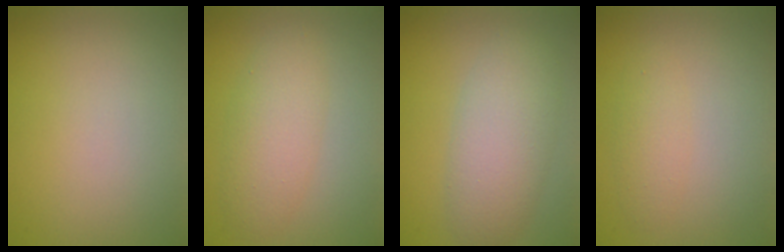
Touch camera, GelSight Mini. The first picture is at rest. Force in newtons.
{"total": 3.8, "press": 3.8, "slide": 0.1}
{"total": 5.1, "press": 5.1, "slide": 0.1}
{"total": 1.6, "press": 1.6, "slide": 0.0}